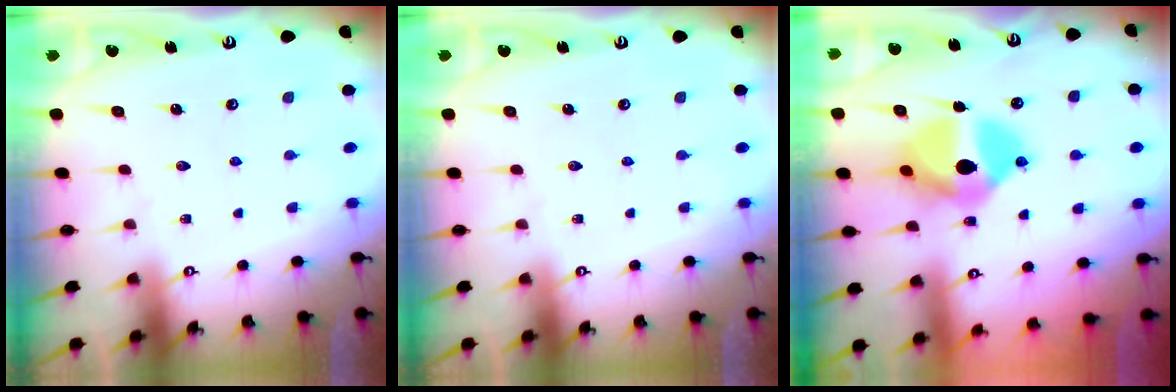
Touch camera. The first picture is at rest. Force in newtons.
{"total": 0.0}
{"total": 13.3, "press": 13.3, "slide": 0.2}